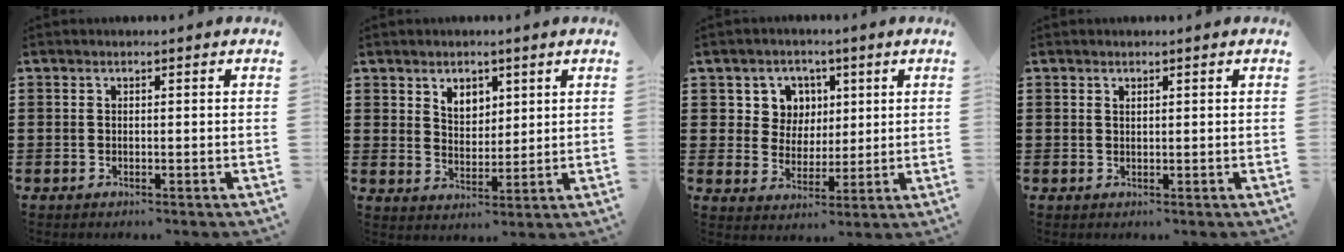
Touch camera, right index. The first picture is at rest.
{"total": 3.7, "force": [2.6, 2.5, 1.0], "torque": [-0.022, 0.005, 0.046]}
{"total": 5.7, "force": [2.2, 5.2, 1.0], "torque": [-0.042, 0.011, 0.037]}
{"total": 0.5, "force": [0.5, 0.2, 0.1], "torque": [-0.003, 0.001, 0.009]}